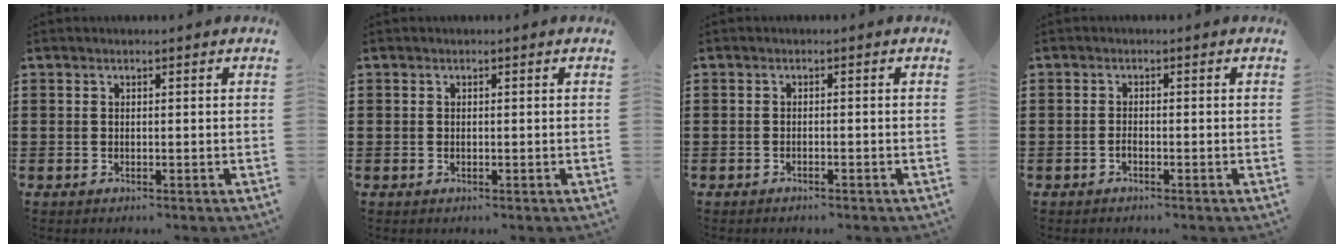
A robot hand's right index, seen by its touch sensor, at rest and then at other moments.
{"total": 0.0}
{"total": 0.8, "force": [-0.7, 0.1, 0.2], "torque": [-0.008, -0.002, -0.014]}
{"total": 0.8, "force": [-0.6, 0.3, 0.4], "torque": [-0.011, -0.003, -0.011]}